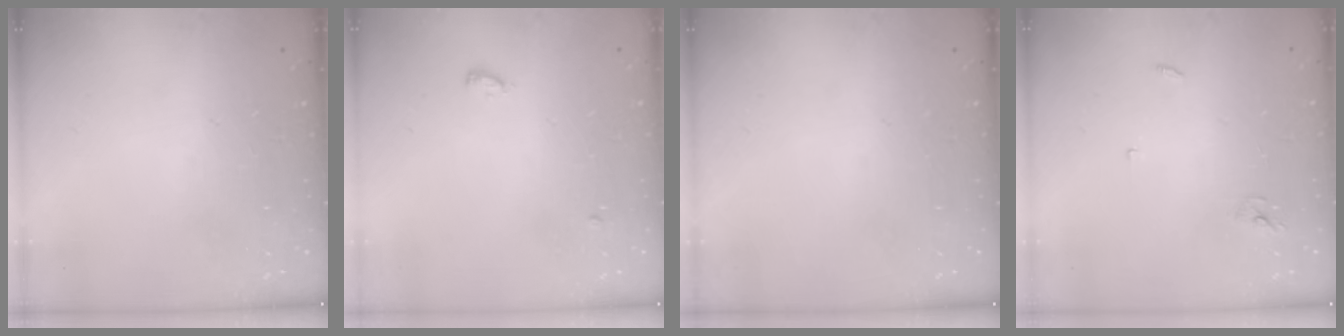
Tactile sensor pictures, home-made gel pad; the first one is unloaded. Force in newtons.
{"total": 7.9, "press": 4.2, "slide": 6.7}
{"total": 0.0}
{"total": 2.5, "press": 2.5, "slide": 0.1}